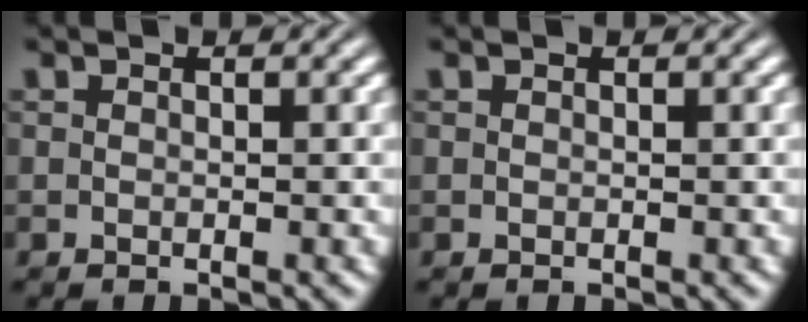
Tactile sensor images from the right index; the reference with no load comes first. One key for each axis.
{"total": 0.0}